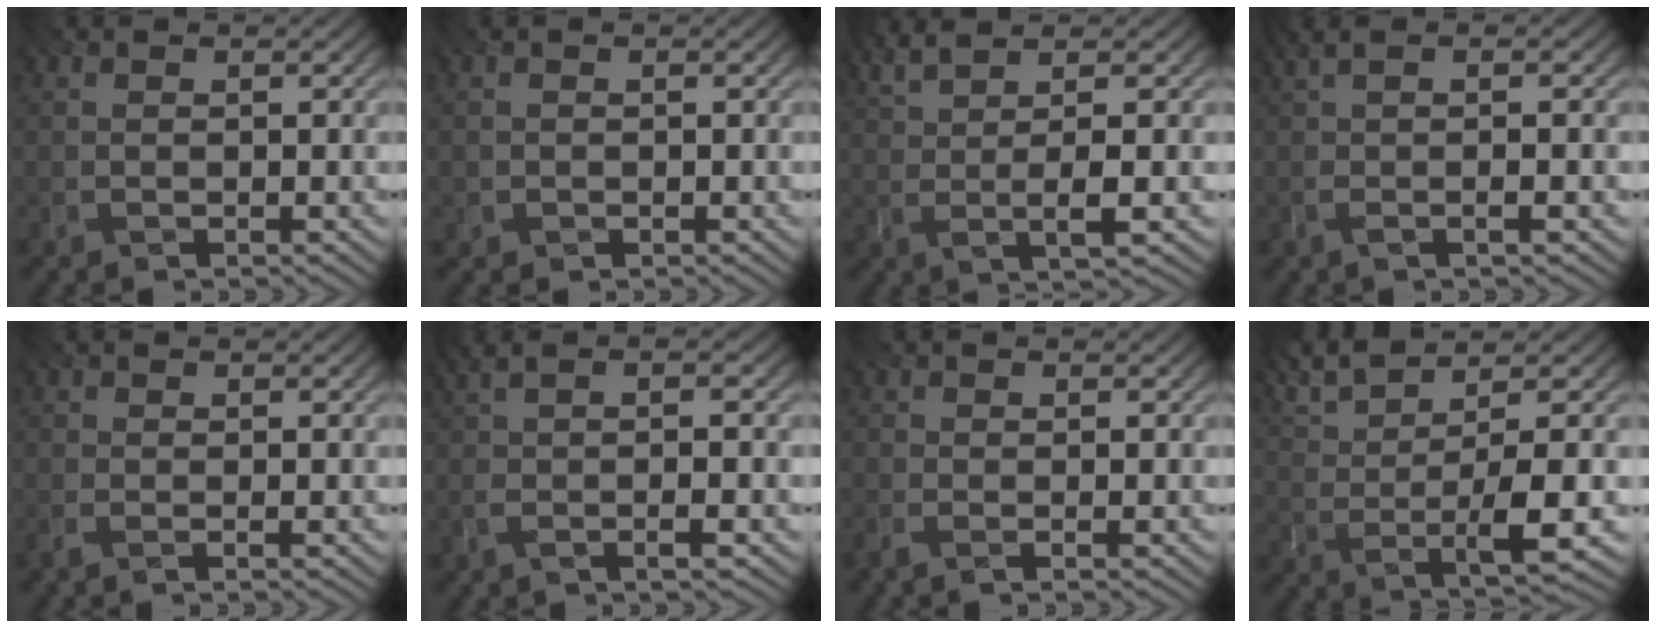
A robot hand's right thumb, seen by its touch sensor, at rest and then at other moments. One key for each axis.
{"total": 0.6, "fx": -0.2, "fy": 0.6, "fz": -0.1, "tx": -0.002, "ty": 0.004, "tz": 0.003}
{"total": 5.6, "fx": 2.1, "fy": 0.8, "fz": 5.1, "tx": -0.092, "ty": 0.014, "tz": 0.029}
{"total": 3.2, "fx": -0.5, "fy": 0.2, "fz": 3.2, "tx": -0.053, "ty": 0.012, "tz": -0.017}
{"total": 0.7, "fx": -0.4, "fy": 0.3, "fz": 0.5, "tx": -0.009, "ty": 0.007, "tz": -0.010}
{"total": 4.5, "fx": -1.1, "fy": 0.4, "fz": 4.3, "tx": -0.072, "ty": 0.015, "tz": -0.025}
{"total": 1.0, "fx": -0.7, "fy": 0.4, "fz": 0.6, "tx": -0.014, "ty": 0.004, "tz": -0.018}
{"total": 7.7, "fx": 3.0, "fy": 1.5, "fz": 7.0, "tx": -0.128, "ty": 0.012, "tz": 0.057}